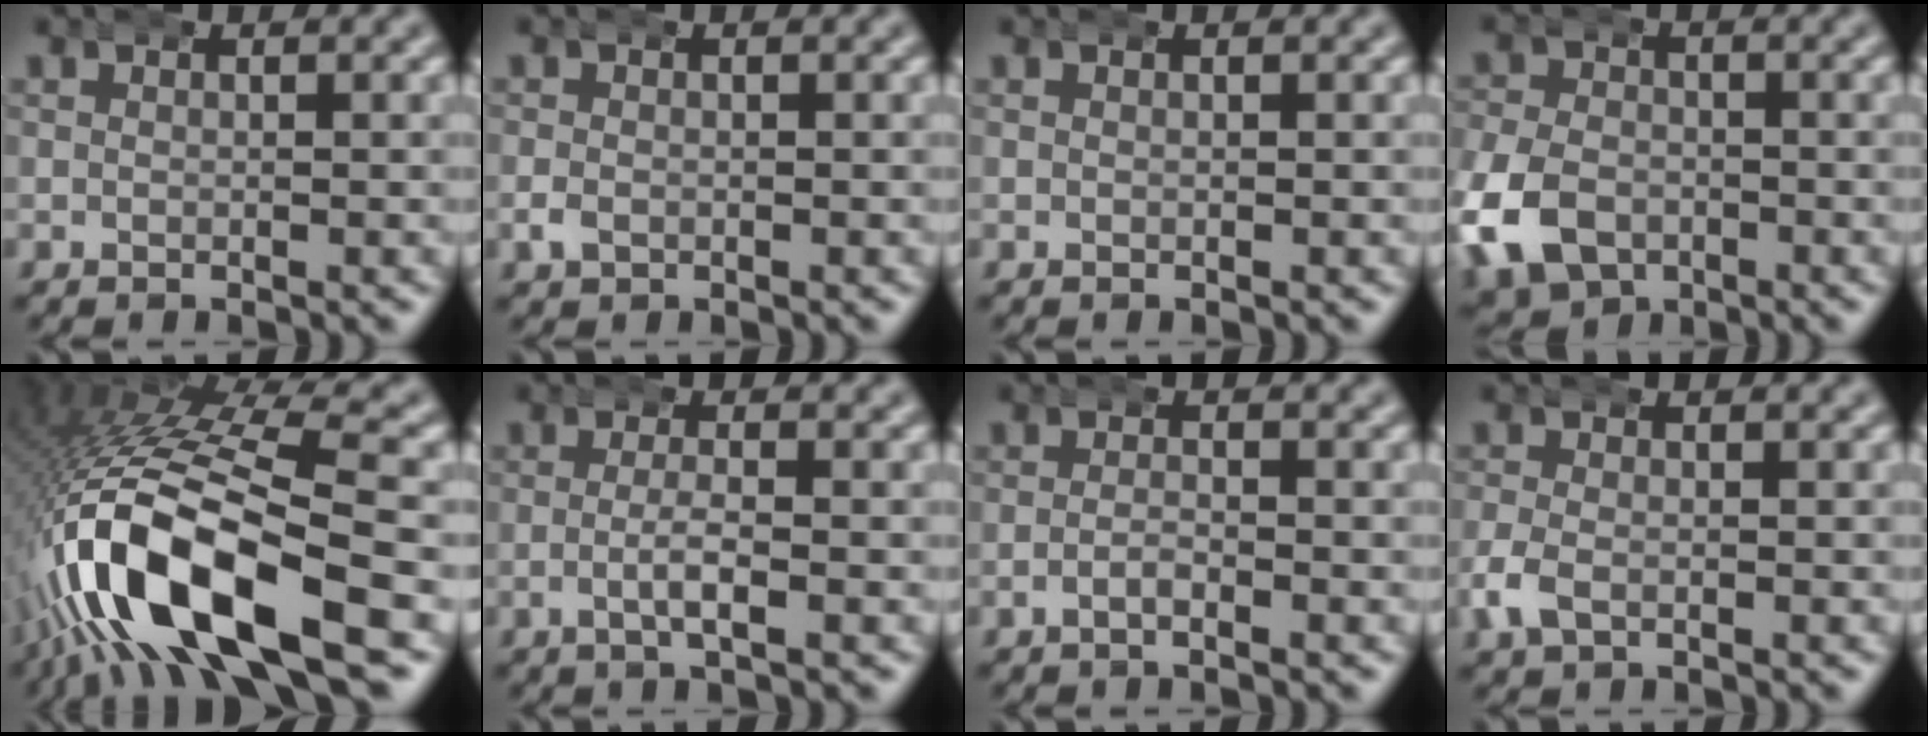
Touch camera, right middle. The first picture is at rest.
{"total": 1.1, "force": [-0.4, 0.9, 0.5], "torque": [-0.016, 0.002, -0.007]}
{"total": 0.0}
{"total": 6.3, "force": [-2.3, 5.0, 3.0], "torque": [-0.072, -0.018, -0.038]}
{"total": 13.6, "force": [-1.0, 5.9, 12.2], "torque": [-0.257, 0.003, -0.015]}
{"total": 2.1, "force": [-0.9, 0.1, 1.9], "torque": [-0.038, -0.003, -0.015]}
{"total": 1.4, "force": [-1.1, 0.2, 0.8], "torque": [-0.020, 0.000, -0.022]}
{"total": 2.3, "force": [-0.9, 1.6, 1.3], "torque": [-0.040, -0.001, -0.016]}